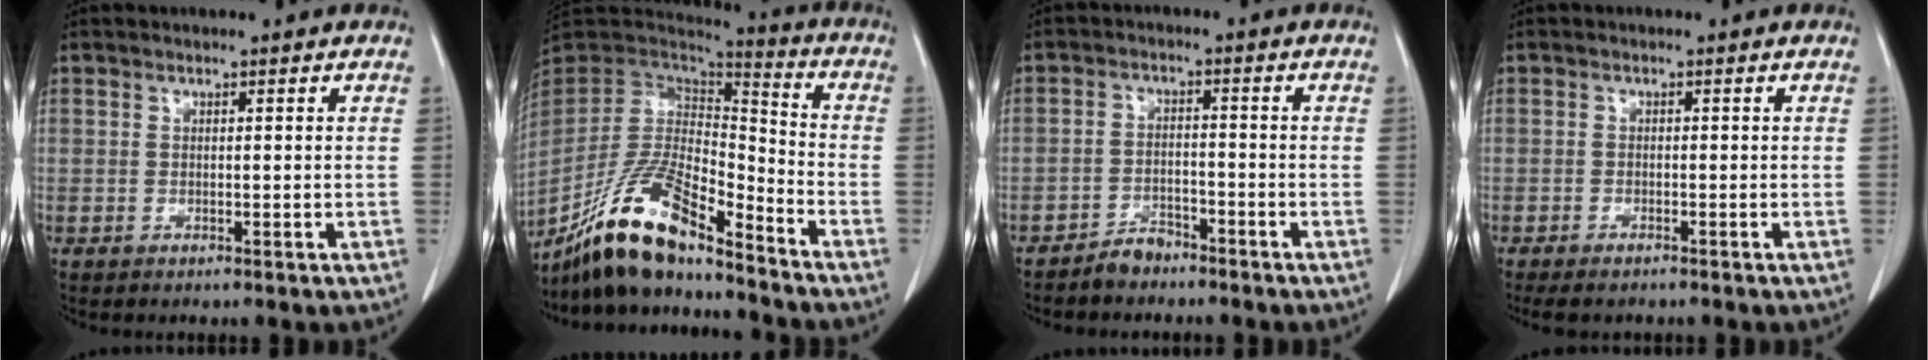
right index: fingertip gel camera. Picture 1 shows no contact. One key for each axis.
{"total": 16.5, "fx": -13.0, "fy": 3.3, "fz": 9.5, "tx": -0.181, "ty": 0.002, "tz": -0.241}
{"total": 3.4, "fx": -3.0, "fy": 1.3, "fz": 0.7, "tx": -0.015, "ty": 0.002, "tz": -0.053}
{"total": 3.0, "fx": -2.5, "fy": 0.9, "fz": 1.4, "tx": -0.022, "ty": -0.007, "tz": -0.036}